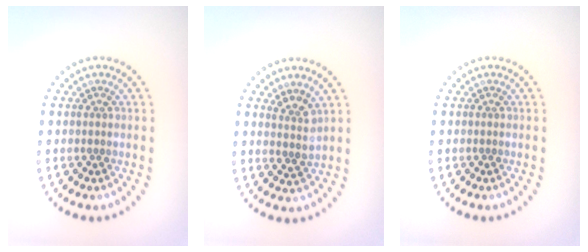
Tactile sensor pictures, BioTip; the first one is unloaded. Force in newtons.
{"total": 2.0, "press": 1.5, "slide": 1.2}
{"total": 0.0}